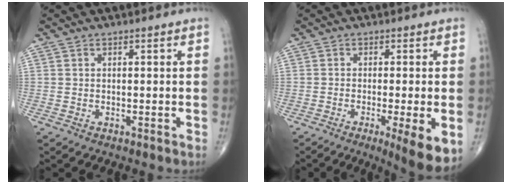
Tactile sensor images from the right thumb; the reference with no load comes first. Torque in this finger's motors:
{"motor_torque": [-0.23, 0.70, 0.00, -0.36, 0.02]}